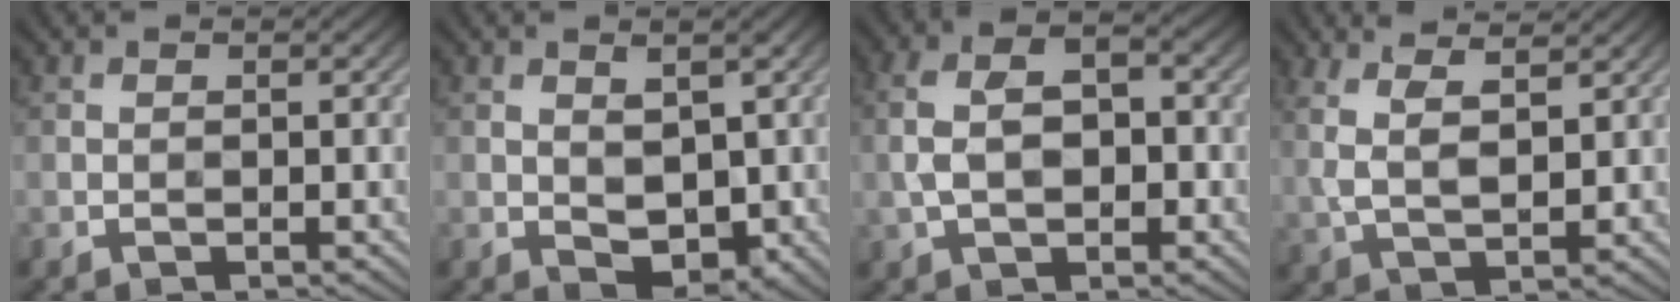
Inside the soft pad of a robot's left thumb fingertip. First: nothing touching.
{"total": 3.9, "force": [0.5, 2.4, 3.1], "torque": [-0.049, -0.010, 0.014]}
{"total": 5.9, "force": [-0.5, 3.5, 4.6], "torque": [-0.099, 0.004, -0.014]}
{"total": 5.3, "force": [2.8, 1.8, 4.1], "torque": [-0.099, 0.000, 0.060]}